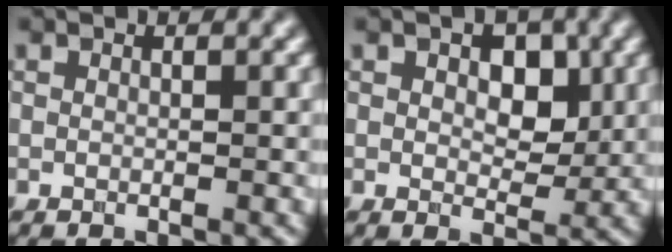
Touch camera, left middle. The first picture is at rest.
{"total": 3.4, "force": [0.9, 2.0, 2.6], "torque": [-0.041, -0.002, 0.021]}